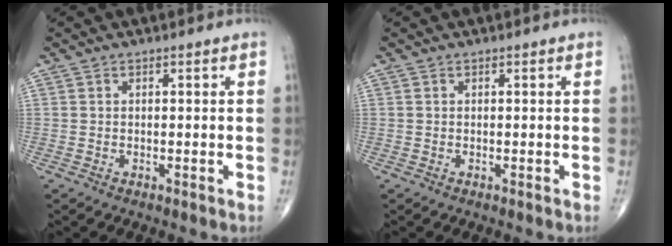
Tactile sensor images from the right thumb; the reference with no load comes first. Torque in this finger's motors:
{"motor_torque": [0.06, 0.14, 0.05, -0.17, 0.07]}